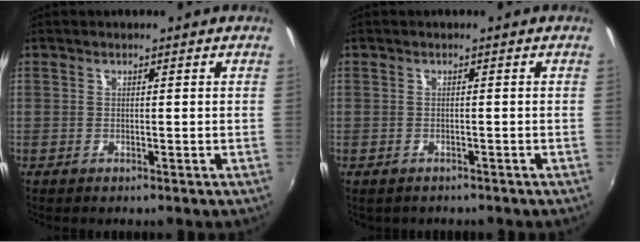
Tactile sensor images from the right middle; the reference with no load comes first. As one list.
[{"total": 1.5, "force": [-1.1, 0.9, 0.4], "torque": [-0.013, -0.007, -0.015]}]